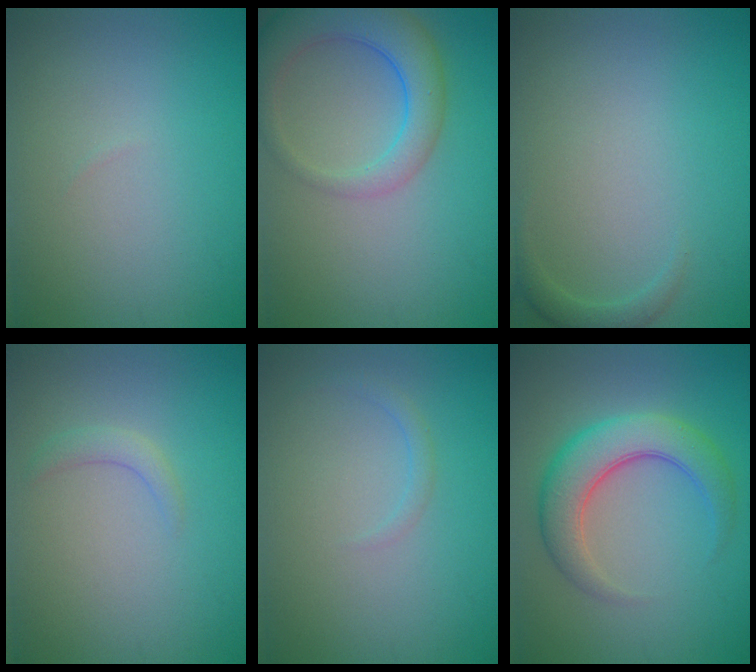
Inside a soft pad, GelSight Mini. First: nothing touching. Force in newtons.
{"total": 5.5, "press": 5.5, "slide": 0.6}
{"total": 1.2, "press": 1.1, "slide": 0.1}
{"total": 1.2, "press": 1.2, "slide": 0.2}
{"total": 1.0, "press": 1.0, "slide": 0.1}
{"total": 5.8, "press": 5.8, "slide": 0.4}